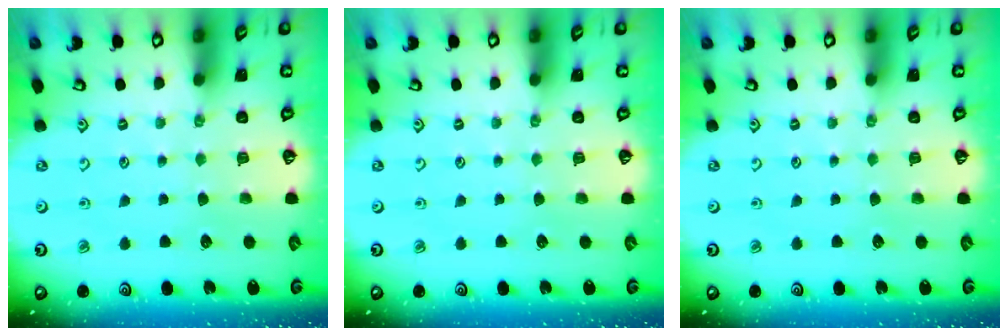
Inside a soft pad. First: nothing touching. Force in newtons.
{"total": 0.0}
{"total": 0.0}